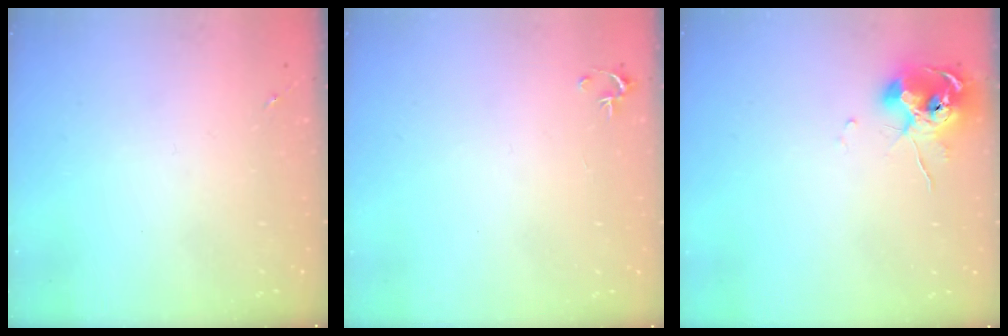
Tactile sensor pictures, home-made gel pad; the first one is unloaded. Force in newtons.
{"total": 2.5, "press": 2.5, "slide": 0.2}
{"total": 10.4, "press": 10.3, "slide": 1.1}